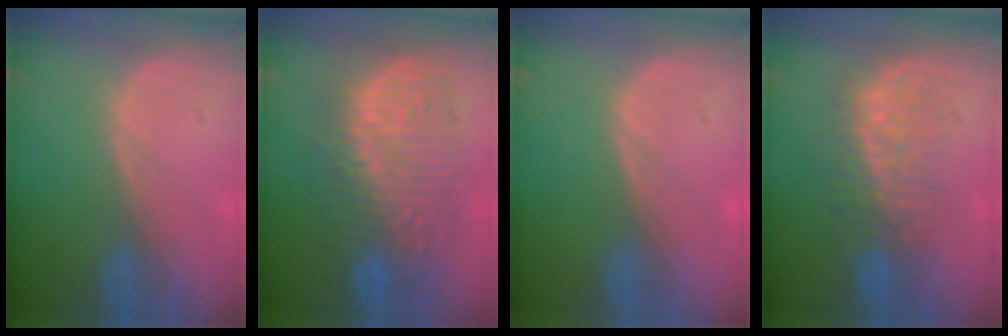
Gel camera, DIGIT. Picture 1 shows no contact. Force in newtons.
{"total": 12.7, "press": 12.6, "slide": 1.4}
{"total": 0.0}
{"total": 7.9, "press": 7.8, "slide": 1.1}